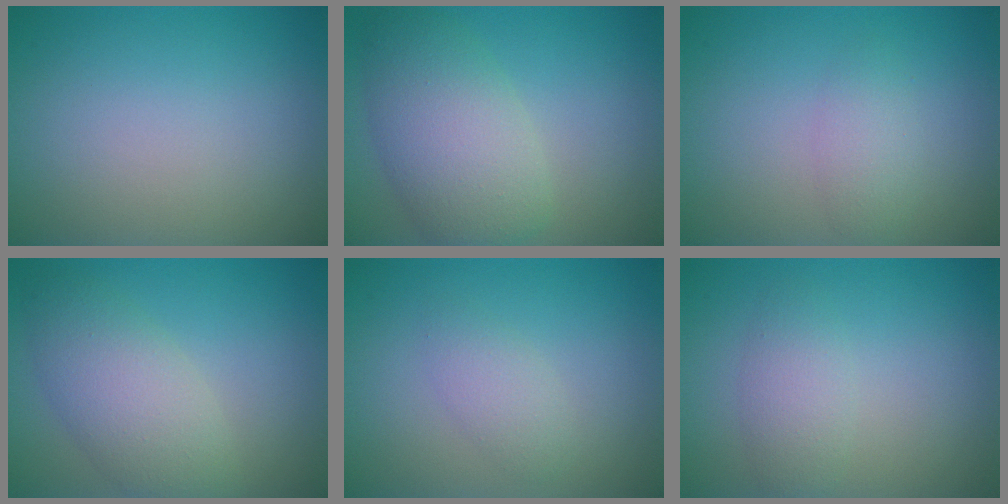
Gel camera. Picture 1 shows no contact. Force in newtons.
{"total": 6.4, "press": 6.4, "slide": 0.3}
{"total": 1.9, "press": 1.9, "slide": 0.1}
{"total": 5.2, "press": 5.2, "slide": 0.3}
{"total": 1.8, "press": 1.8, "slide": 0.1}
{"total": 2.2, "press": 2.2, "slide": 0.1}